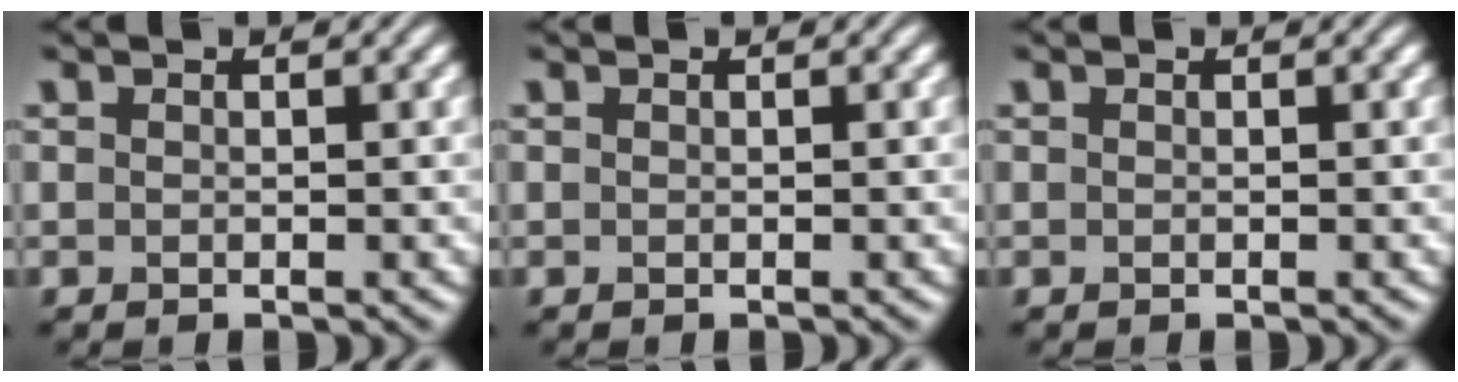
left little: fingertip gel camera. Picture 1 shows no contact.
{"total": 0.0}
{"total": 0.0}